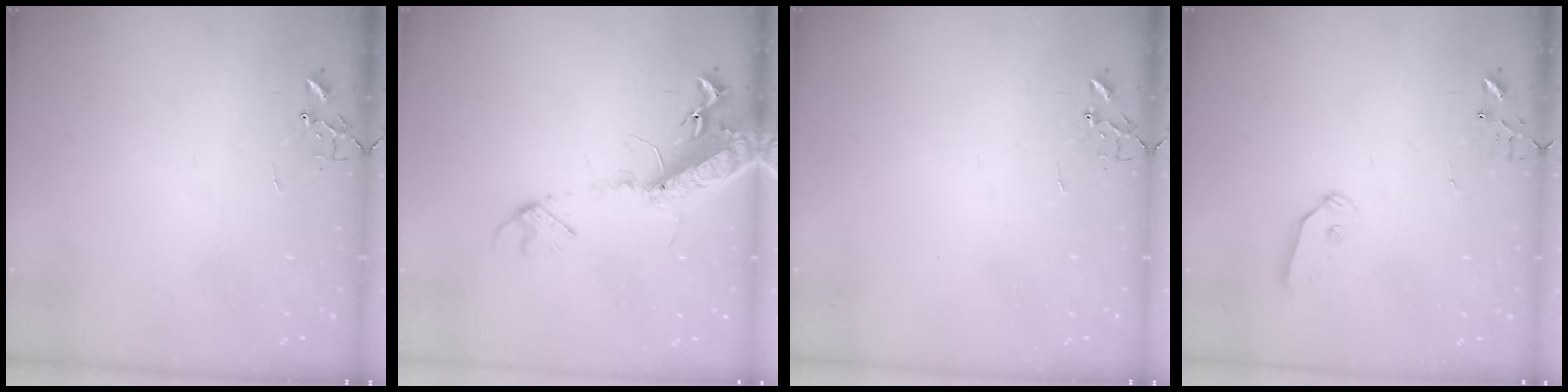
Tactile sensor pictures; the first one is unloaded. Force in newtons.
{"total": 17.4, "press": 16.9, "slide": 4.1}
{"total": 0.0}
{"total": 6.3, "press": 6.3, "slide": 0.1}